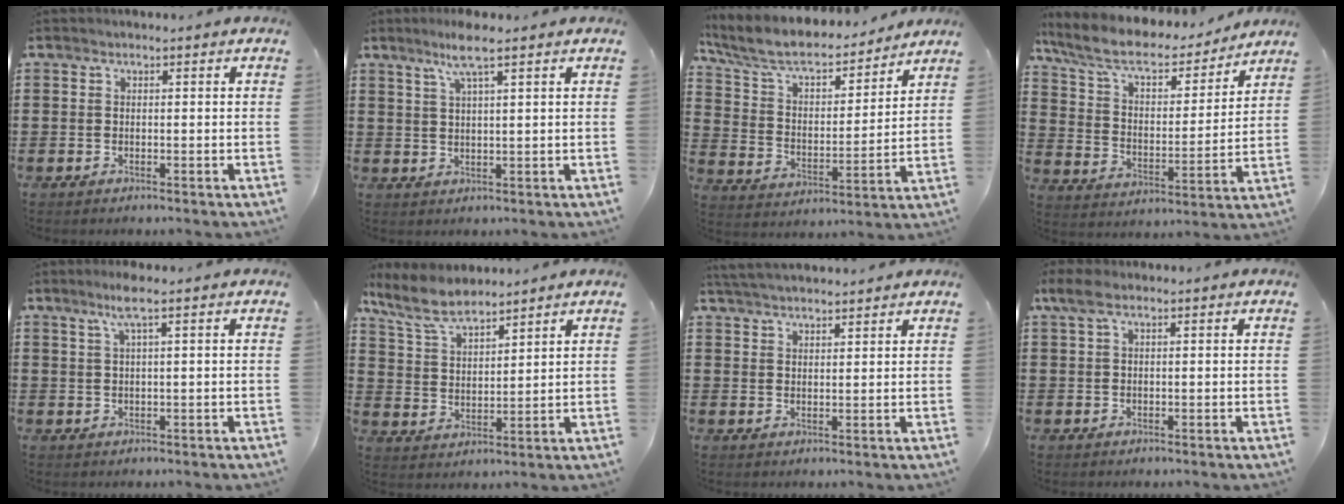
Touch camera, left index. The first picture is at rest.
{"total": 4.9, "force": [3.0, 0.1, 3.8], "torque": [-0.081, 0.007, 0.051]}
{"total": 8.1, "force": [7.0, 2.0, 3.5], "torque": [-0.099, -0.045, 0.117]}
{"total": 8.7, "force": [6.9, 2.9, 4.5], "torque": [-0.114, -0.035, 0.117]}
{"total": 3.4, "force": [1.8, -0.1, 2.9], "torque": [-0.062, 0.002, 0.031]}
{"total": 7.2, "force": [6.3, 1.8, 3.0], "torque": [-0.083, -0.014, 0.116]}
{"total": 3.7, "force": [3.6, 0.2, 0.7], "torque": [-0.025, -0.006, 0.068]}
{"total": 3.1, "force": [1.2, 1.4, 2.4], "torque": [-0.059, 0.004, 0.019]}